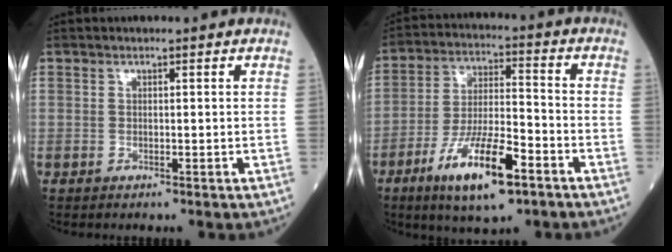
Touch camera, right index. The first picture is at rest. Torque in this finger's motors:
{"motor_torque": [1.08, -1.06, 0.57, 0.21]}